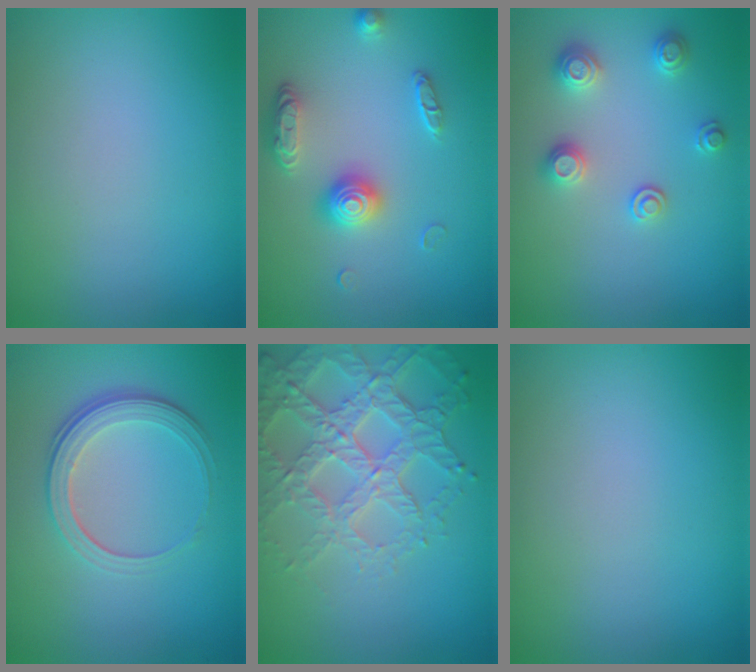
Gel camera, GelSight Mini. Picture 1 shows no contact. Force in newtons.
{"total": 3.4, "press": 3.0, "slide": 1.6}
{"total": 2.5, "press": 2.5, "slide": 0.3}
{"total": 3.9, "press": 2.8, "slide": 2.8}
{"total": 6.3, "press": 4.8, "slide": 4.1}
{"total": 0.0}